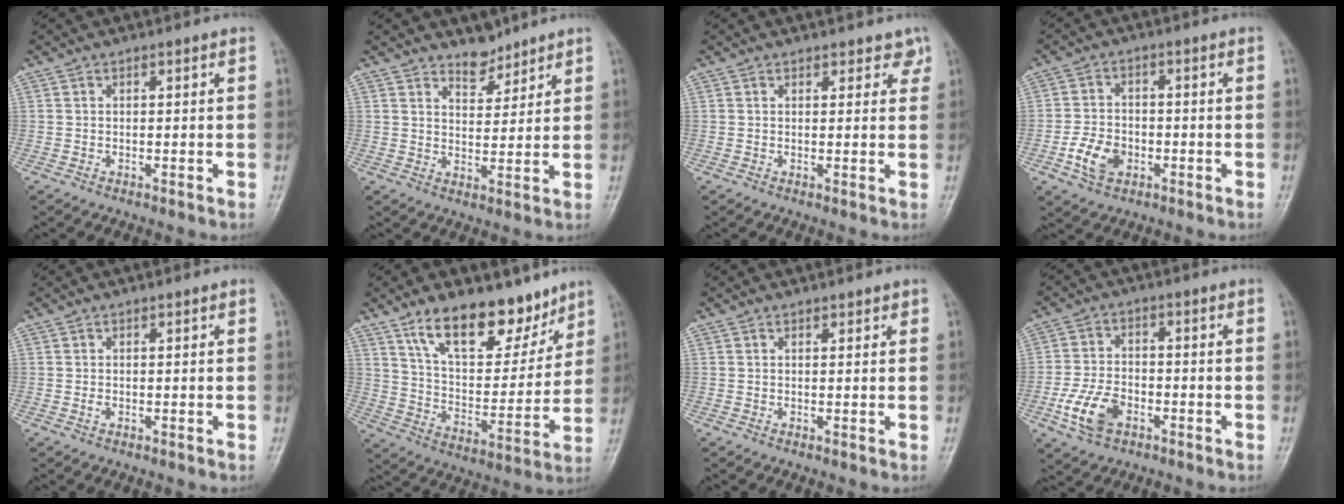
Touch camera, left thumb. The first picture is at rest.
{"total": 4.4, "force": [3.8, 2.0, 0.7], "torque": [0.012, -0.032, 0.064]}
{"total": 2.6, "force": [2.0, 1.6, 0.5], "torque": [0.025, -0.009, 0.016]}
{"total": 6.6, "force": [-2.4, 4.8, 3.9], "torque": [-0.063, 0.010, -0.045]}
{"total": 0.7, "force": [0.0, 0.5, 0.4], "torque": [-0.006, 0.000, -0.002]}
{"total": 16.9, "force": [11.8, 7.8, 9.3], "torque": [-0.098, -0.076, 0.206]}
{"total": 1.0, "force": [0.8, 0.5, 0.2], "torque": [0.006, -0.005, 0.007]}
{"total": 8.4, "force": [-3.5, 5.3, 5.4], "torque": [-0.105, 0.013, -0.067]}